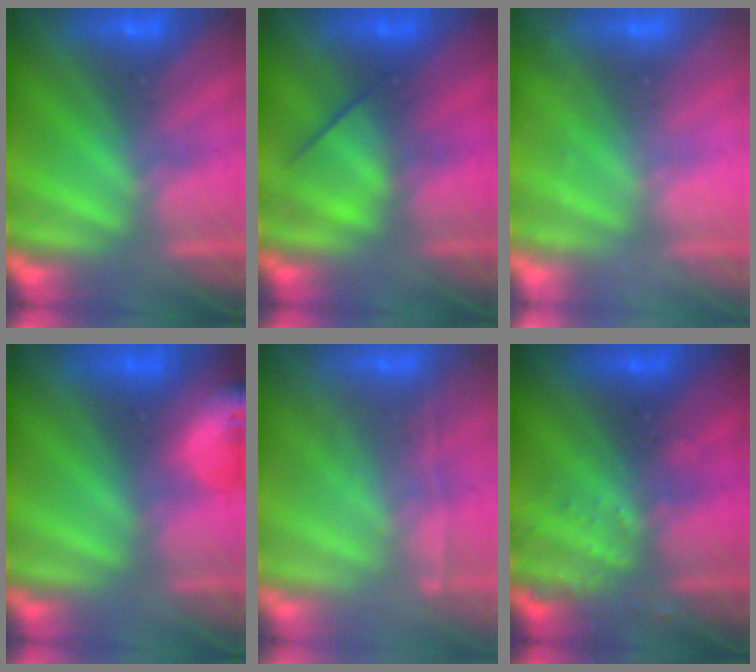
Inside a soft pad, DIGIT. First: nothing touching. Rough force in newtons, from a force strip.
{"total": 2.5}
{"total": 2.2}
{"total": 5.7}
{"total": 1.8}
{"total": 3.2}